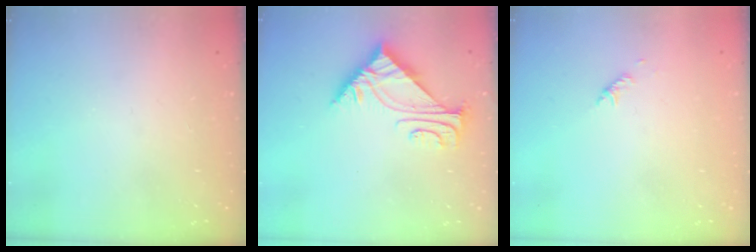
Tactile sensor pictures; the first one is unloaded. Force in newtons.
{"total": 5.2, "press": 5.1, "slide": 0.7}
{"total": 2.8, "press": 2.7, "slide": 0.6}